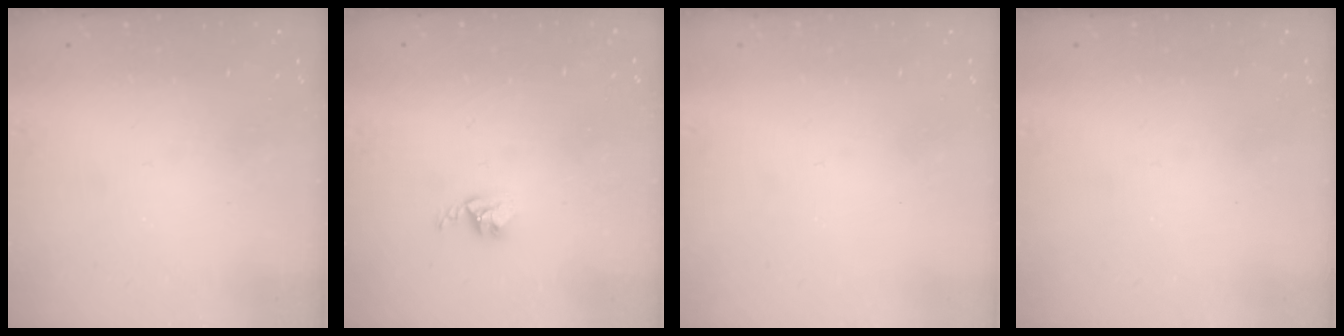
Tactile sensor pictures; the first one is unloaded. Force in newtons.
{"total": 2.9, "press": 2.9, "slide": 0.4}
{"total": 0.5, "press": 0.5, "slide": 0.1}
{"total": 0.0}